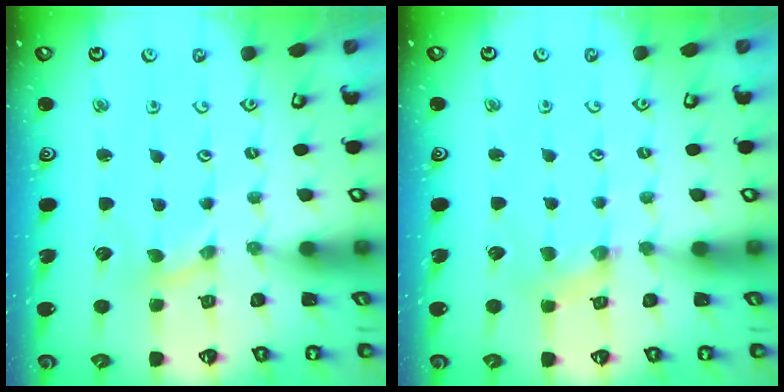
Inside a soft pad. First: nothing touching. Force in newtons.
{"total": 2.4, "press": 2.4, "slide": 0.4}